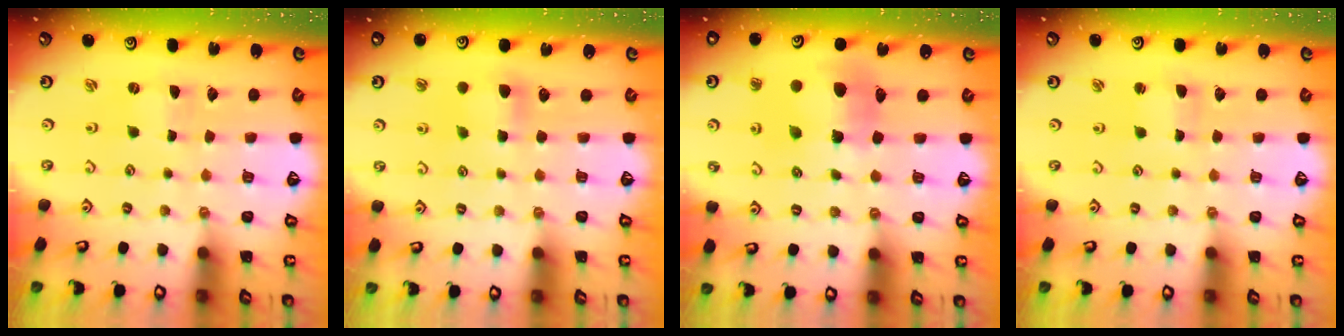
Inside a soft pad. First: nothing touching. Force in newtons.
{"total": 5.7, "press": 5.6, "slide": 0.9}
{"total": 11.4, "press": 11.3, "slide": 1.4}
{"total": 1.5, "press": 1.5, "slide": 0.3}